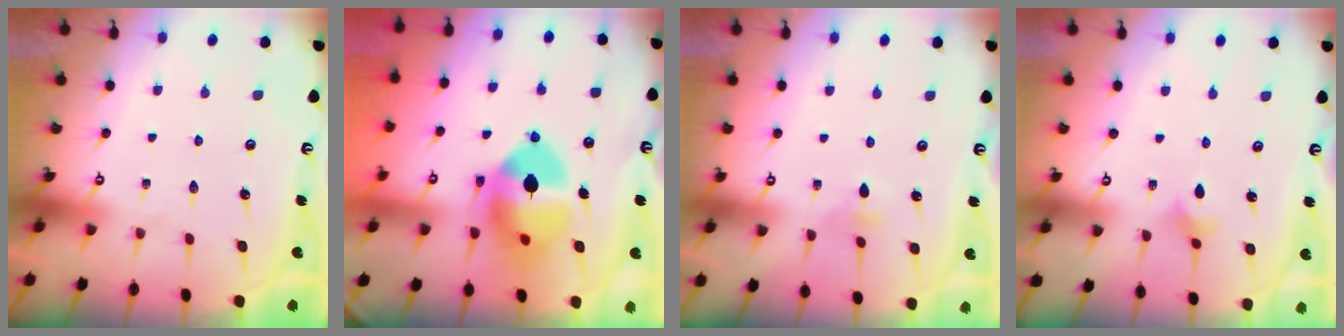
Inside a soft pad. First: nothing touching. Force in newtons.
{"total": 14.2, "press": 14.0, "slide": 2.0}
{"total": 3.7, "press": 3.6, "slide": 0.8}
{"total": 2.9, "press": 2.9, "slide": 0.5}